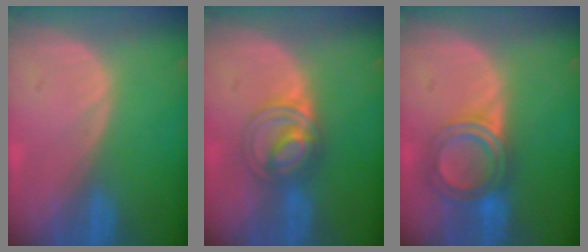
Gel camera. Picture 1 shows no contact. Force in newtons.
{"total": 5.8, "press": 5.6, "slide": 1.6}
{"total": 5.9, "press": 5.6, "slide": 1.6}